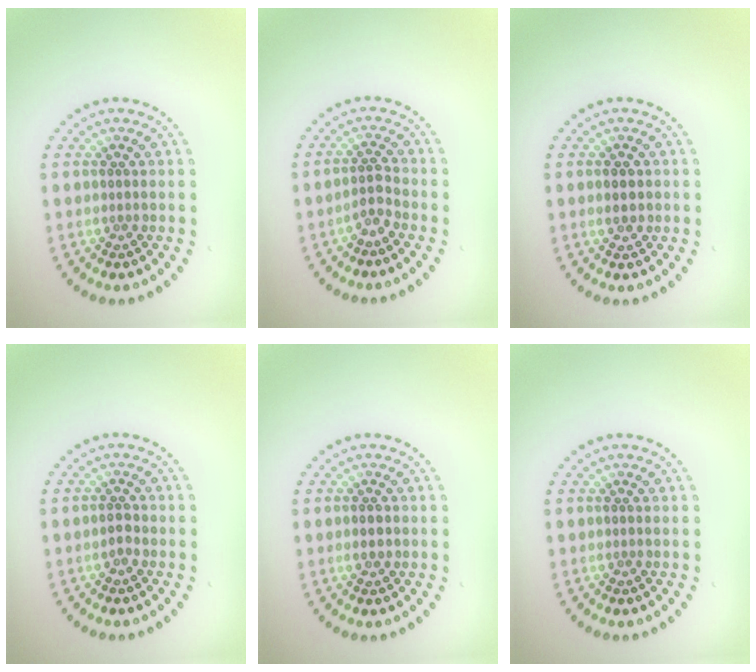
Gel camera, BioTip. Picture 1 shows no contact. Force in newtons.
{"total": 1.6, "press": 1.2, "slide": 1.1}
{"total": 1.4, "press": 1.4, "slide": 0.1}
{"total": 1.0, "press": 0.9, "slide": 0.5}
{"total": 1.1, "press": 1.1, "slide": 0.2}
{"total": 0.0}